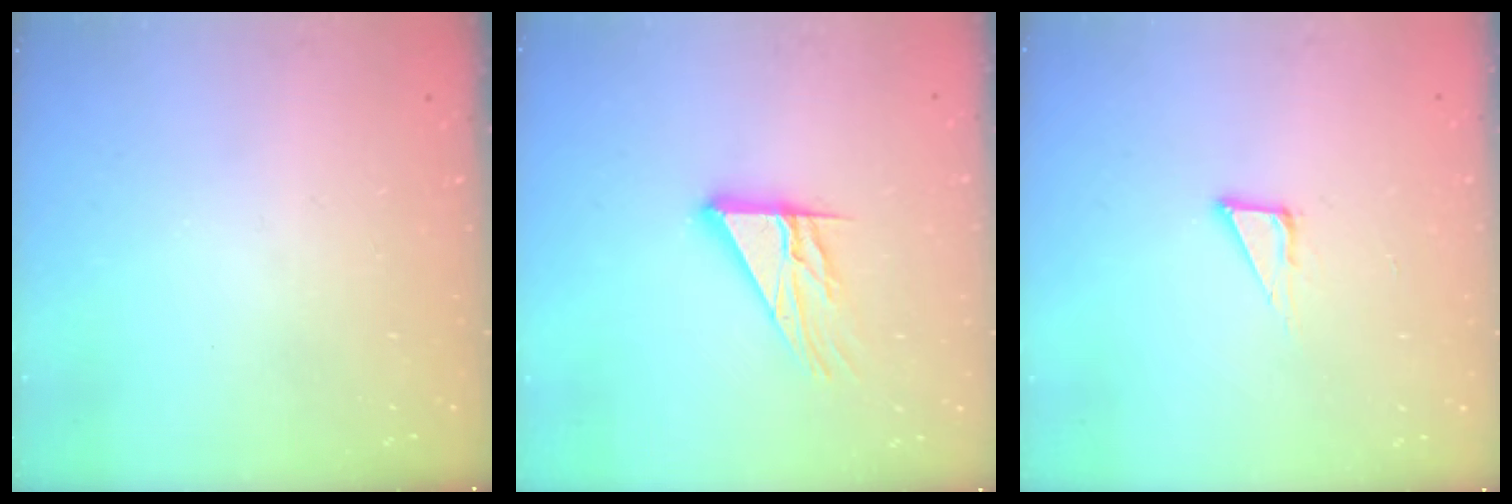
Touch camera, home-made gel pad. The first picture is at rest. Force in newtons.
{"total": 11.7, "press": 11.7, "slide": 0.9}
{"total": 6.4, "press": 6.4, "slide": 0.4}